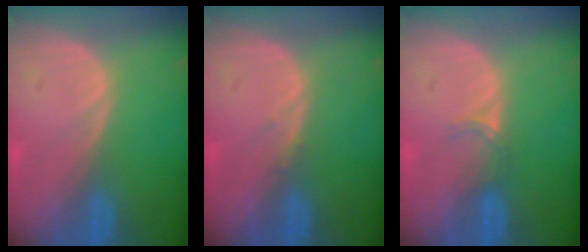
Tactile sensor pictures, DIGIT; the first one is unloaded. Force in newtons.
{"total": 0.6, "press": 0.6, "slide": 0.3}
{"total": 1.9, "press": 1.5, "slide": 1.2}